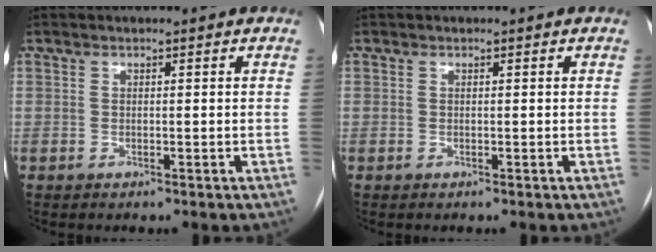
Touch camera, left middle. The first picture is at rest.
{"total": 0.0}